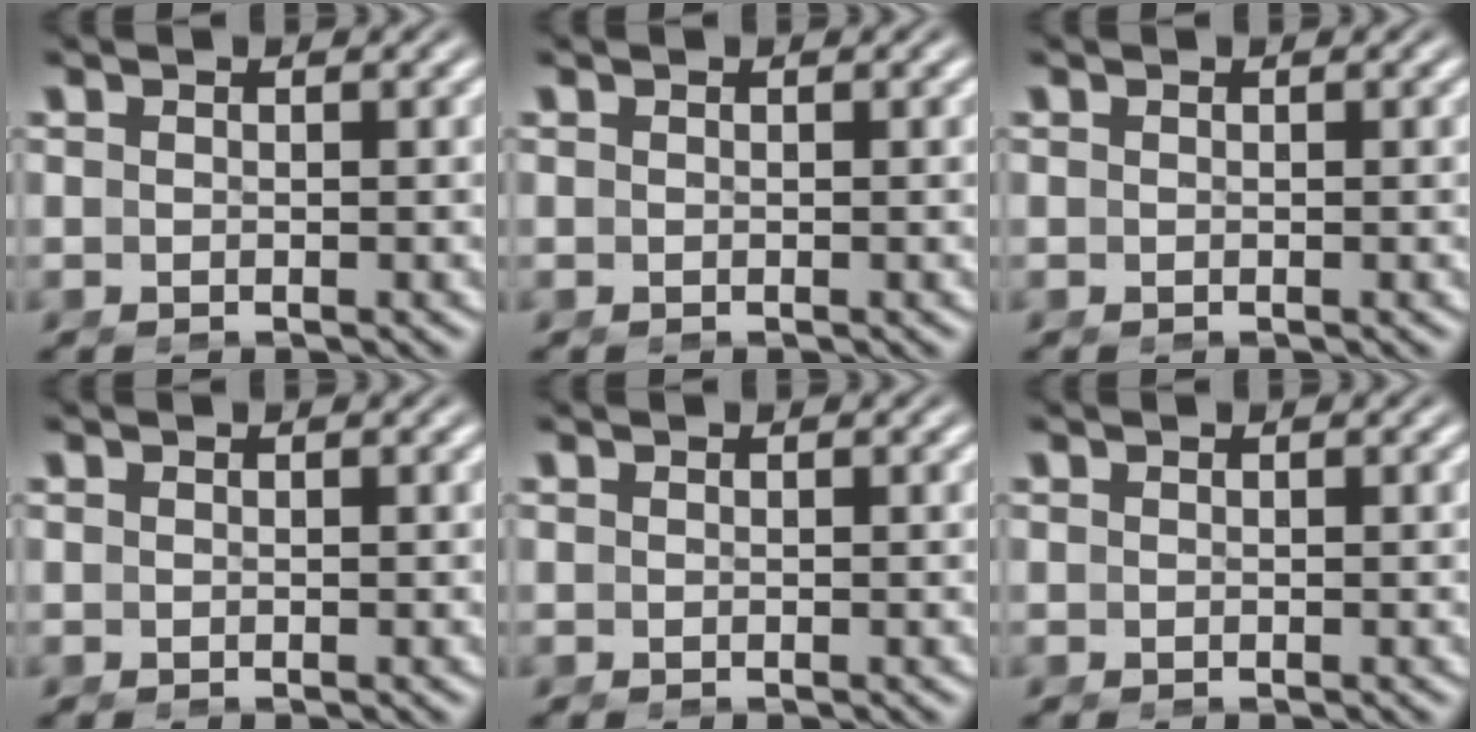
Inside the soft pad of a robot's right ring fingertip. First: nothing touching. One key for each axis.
{"total": 0.0}
{"total": 0.0}
{"total": 0.0}
{"total": 0.0}
{"total": 0.0}